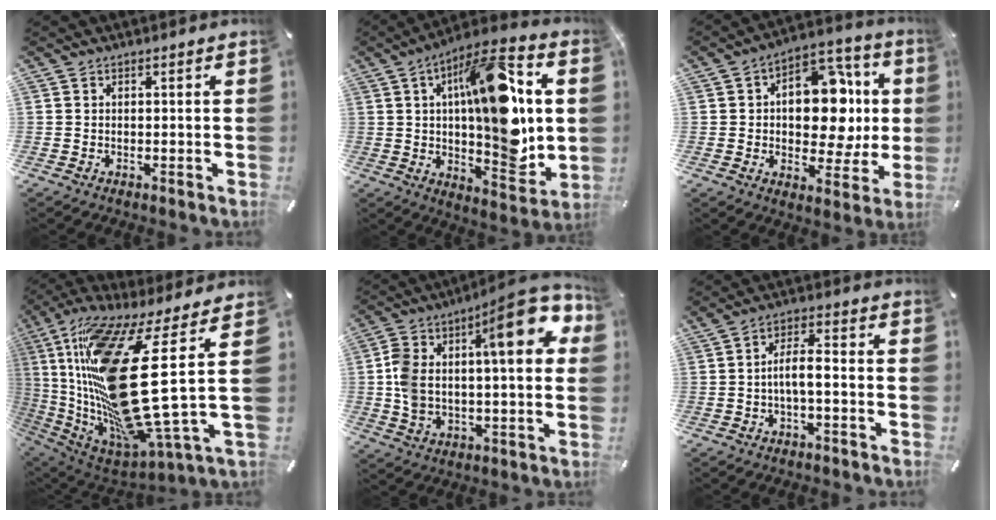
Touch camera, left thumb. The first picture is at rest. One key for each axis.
{"total": 22.0, "fx": 4.3, "fy": 8.7, "fz": 19.8, "tx": -0.295, "ty": -0.023, "tz": 0.062}
{"total": 16.8, "fx": 1.1, "fy": 11.1, "fz": 12.5, "tx": -0.152, "ty": -0.010, "tz": 0.021}
{"total": 34.5, "fx": 3.9, "fy": 12.5, "fz": 31.9, "tx": -0.556, "ty": -0.105, "tz": 0.117}
{"total": 21.6, "fx": 6.5, "fy": 9.9, "fz": 18.0, "tx": -0.268, "ty": -0.016, "tz": 0.097}
{"total": 5.9, "fx": -1.7, "fy": 1.9, "fz": 5.3, "tx": -0.091, "ty": 0.014, "tz": -0.031}